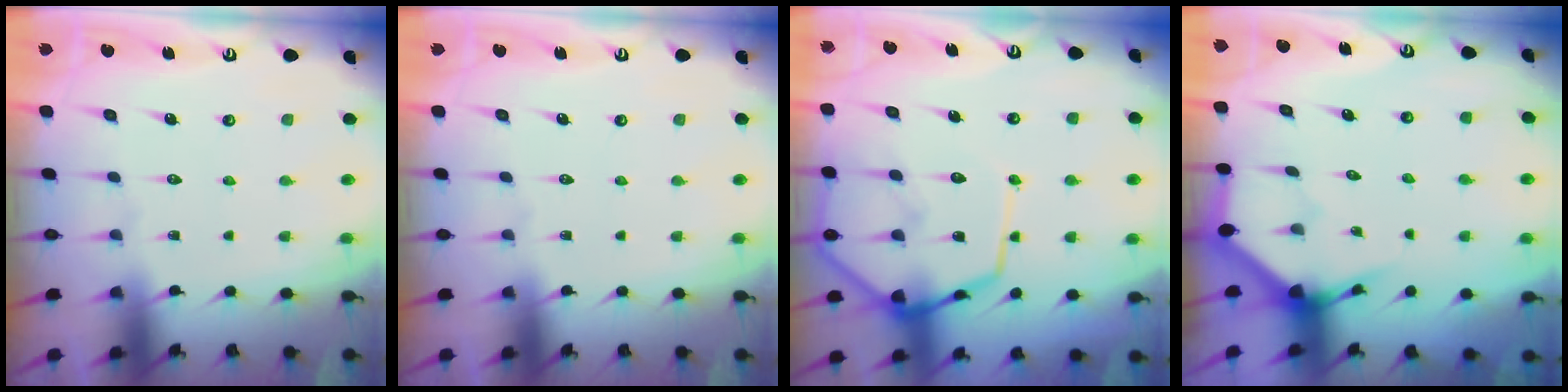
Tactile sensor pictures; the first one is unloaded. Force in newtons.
{"total": 0.0}
{"total": 15.2, "press": 15.1, "slide": 1.5}
{"total": 3.6, "press": 3.6, "slide": 0.2}